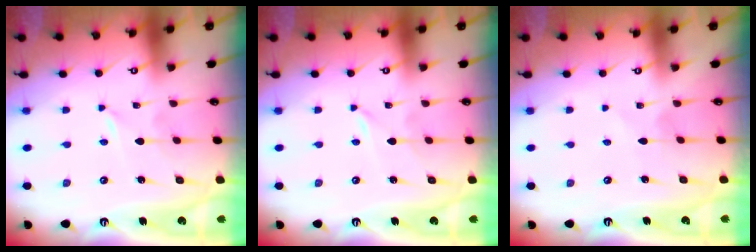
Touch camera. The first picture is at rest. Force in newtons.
{"total": 0.0}
{"total": 2.2, "press": 2.2, "slide": 0.2}